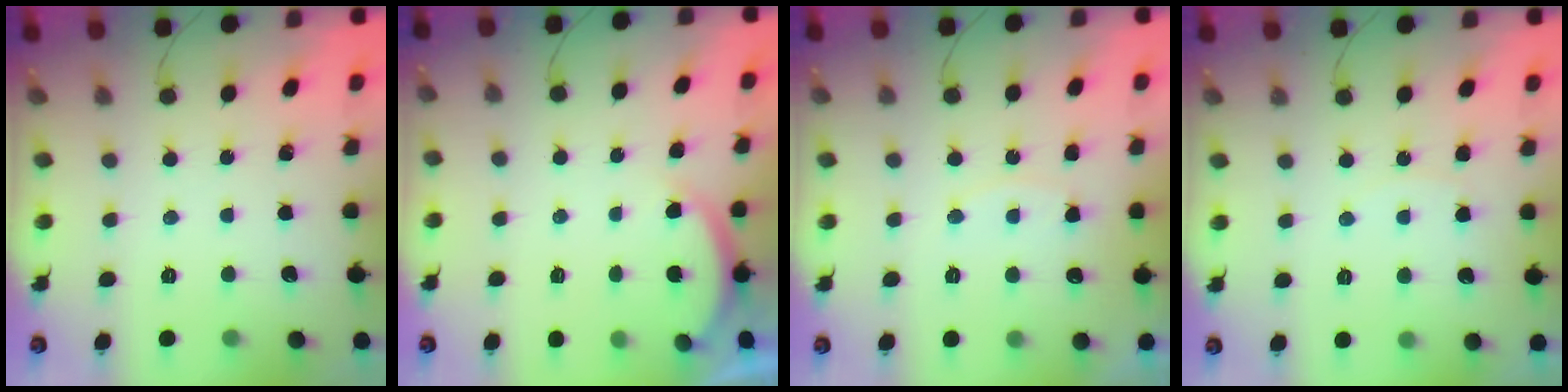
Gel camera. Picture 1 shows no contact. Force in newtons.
{"total": 2.6, "press": 2.5, "slide": 0.7}
{"total": 6.0, "press": 6.0, "slide": 0.4}
{"total": 3.4, "press": 3.4, "slide": 0.6}